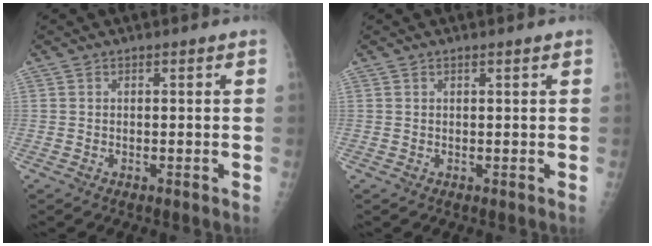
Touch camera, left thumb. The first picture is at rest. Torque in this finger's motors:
{"motor_torque": [-0.12, 0.05, -0.03, 0.03, -0.02]}